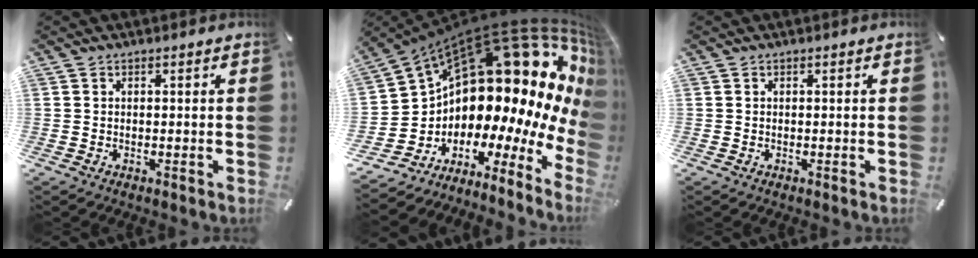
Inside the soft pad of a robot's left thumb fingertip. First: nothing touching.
{"total": 24.1, "force": [9.1, 13.5, 17.8], "torque": [-0.252, -0.142, 0.186]}
{"total": 0.0}